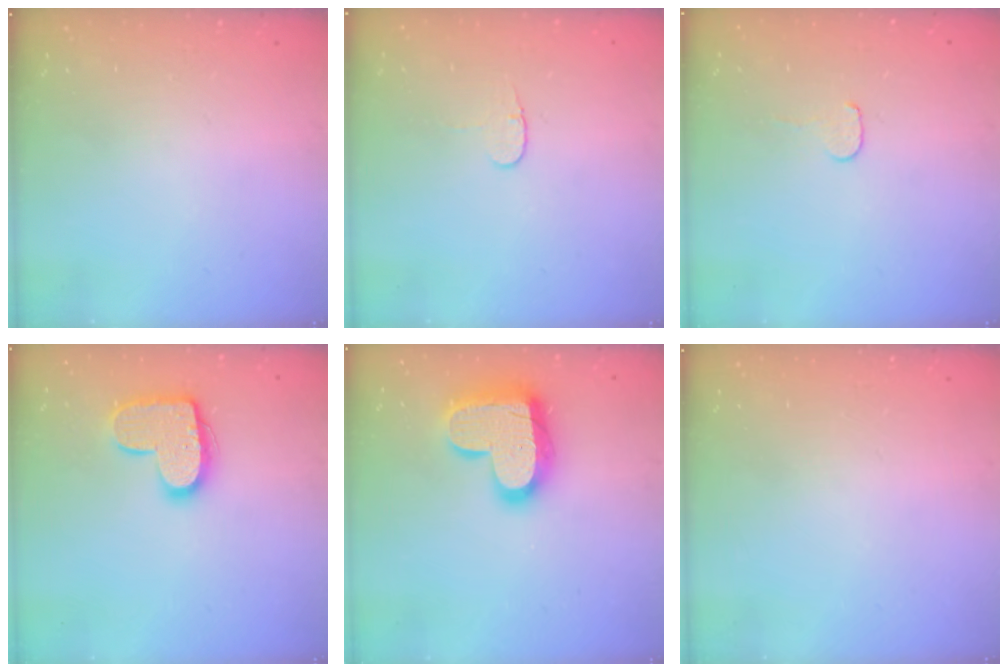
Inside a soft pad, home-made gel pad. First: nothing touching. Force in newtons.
{"total": 3.7, "press": 3.6, "slide": 0.4}
{"total": 3.7, "press": 3.6, "slide": 0.3}
{"total": 13.7, "press": 13.7, "slide": 0.6}
{"total": 17.9, "press": 17.9, "slide": 1.4}
{"total": 0.0}